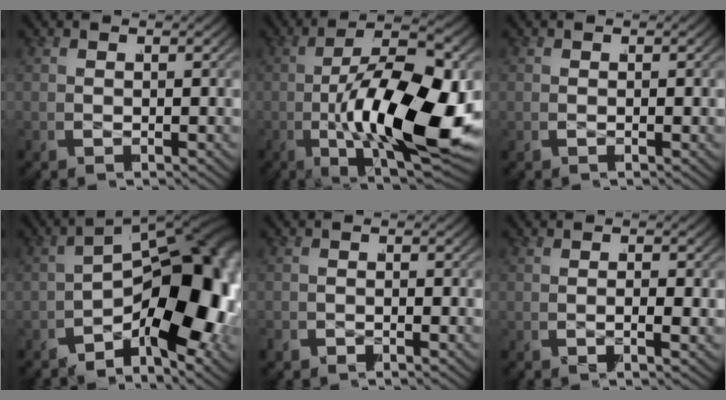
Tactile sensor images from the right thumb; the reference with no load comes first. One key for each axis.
{"total": 18.4, "fx": -3.5, "fy": 8.0, "fz": 16.2, "tx": -0.292, "ty": -0.043, "tz": -0.032}
{"total": 0.0}
{"total": 17.4, "fx": -3.4, "fy": 8.6, "fz": 14.7, "tx": -0.195, "ty": -0.031, "tz": -0.056}
{"total": 0.8, "fx": -0.7, "fy": 0.4, "fz": 0.1, "tx": -0.001, "ty": 0.001, "tz": -0.015}
{"total": 1.0, "fx": -0.4, "fy": 0.2, "fz": 0.9, "tx": -0.014, "ty": -0.001, "tz": -0.009}